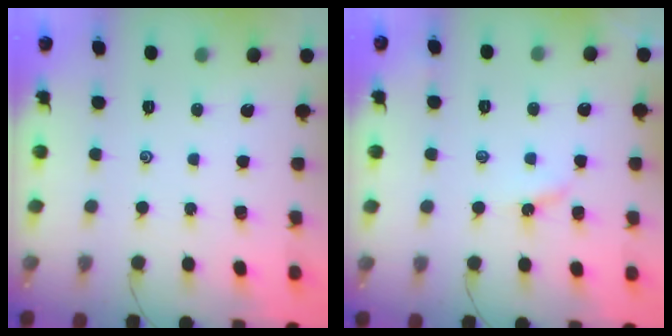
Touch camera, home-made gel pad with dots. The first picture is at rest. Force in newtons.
{"total": 3.6, "press": 3.6, "slide": 0.5}